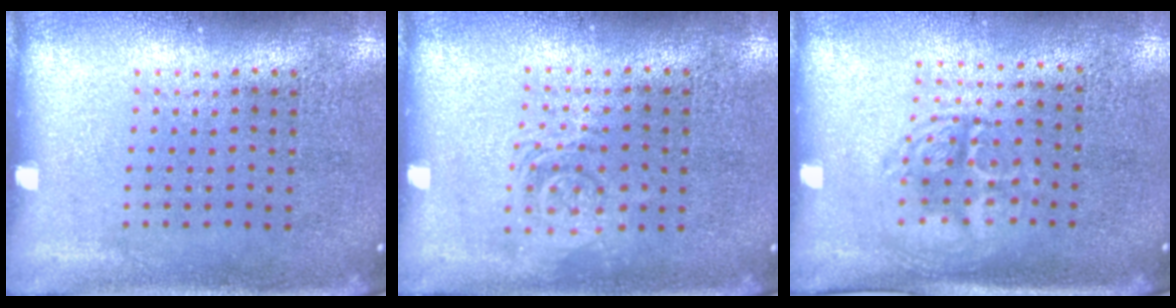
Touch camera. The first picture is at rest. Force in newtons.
{"total": 1.2, "press": 1.2, "slide": 0.2}
{"total": 1.5, "press": 1.3, "slide": 0.6}